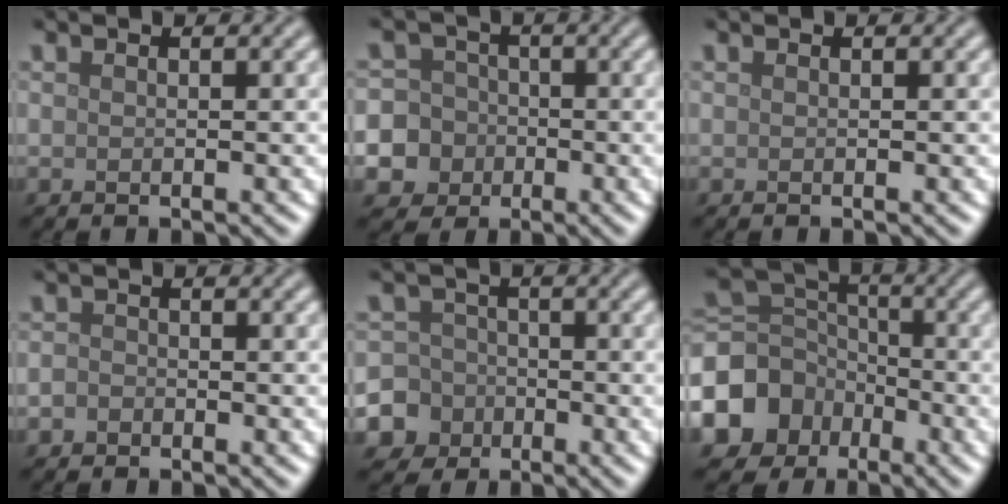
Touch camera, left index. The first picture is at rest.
{"total": 13.2, "force": [-4.5, 12.2, 2.3], "torque": [-0.084, -0.018, -0.105]}
{"total": 0.0}
{"total": 1.2, "force": [-0.7, 0.9, 0.3], "torque": [-0.003, -0.001, -0.016]}
{"total": 8.1, "force": [-3.5, 7.3, 0.8], "torque": [-0.017, -0.016, -0.086]}
{"total": 9.4, "force": [-4.5, 7.6, 3.3], "torque": [-0.096, 0.001, -0.101]}